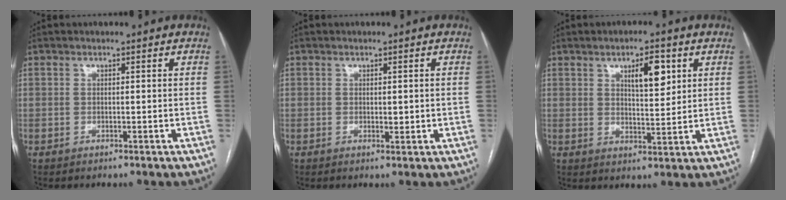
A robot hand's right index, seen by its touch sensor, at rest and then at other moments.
{"total": 1.4, "force": [0.1, 0.6, 1.2], "torque": [-0.016, -0.004, 0.004]}
{"total": 6.2, "force": [2.8, 1.8, 5.2], "torque": [-0.085, 0.002, 0.046]}